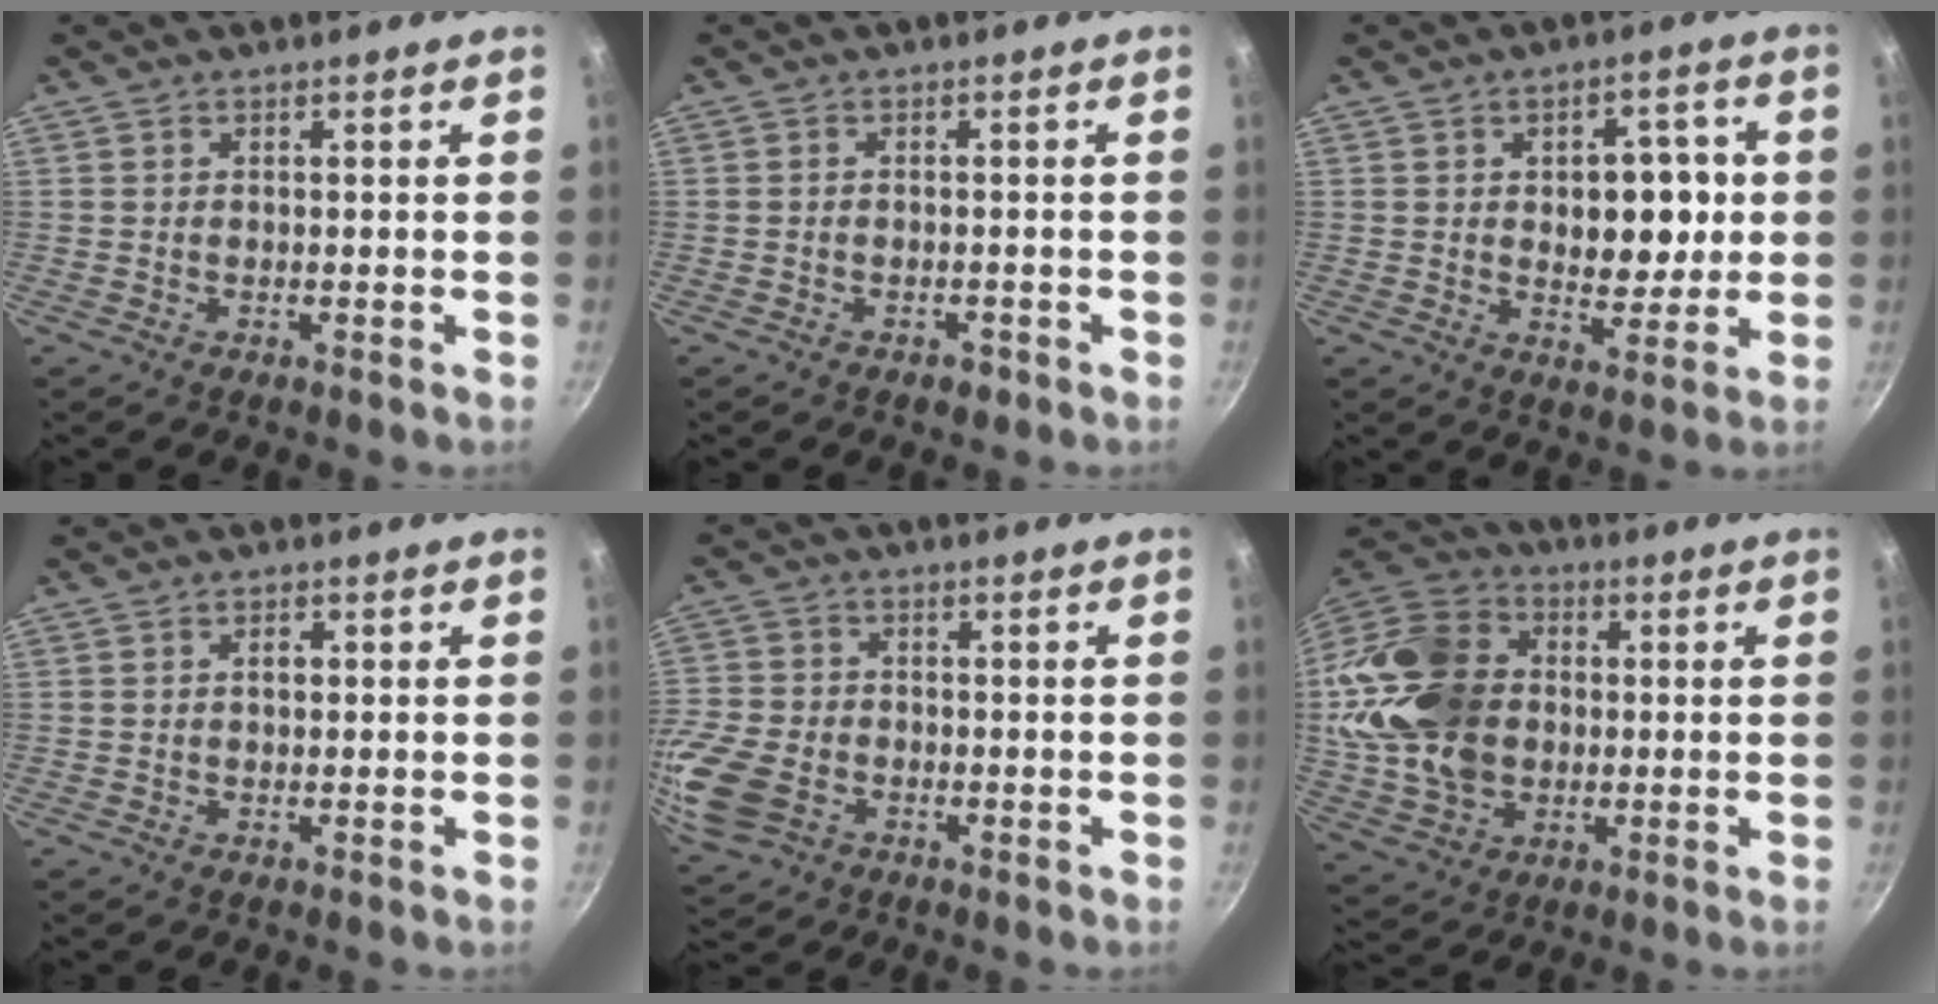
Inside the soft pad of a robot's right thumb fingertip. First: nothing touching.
{"total": 1.8, "force": [-1.1, 1.0, 0.9], "torque": [-0.014, 0.011, -0.011]}
{"total": 10.3, "force": [1.0, 6.6, 7.8], "torque": [-0.060, -0.002, 0.015]}
{"total": 1.7, "force": [0.3, 1.2, 1.2], "torque": [-0.012, 0.007, 0.003]}
{"total": 14.9, "force": [-4.8, 11.1, 8.6], "torque": [-0.209, 0.019, -0.097]}
{"total": 22.0, "force": [0.8, 17.0, 14.0], "torque": [-0.250, 0.026, 0.022]}